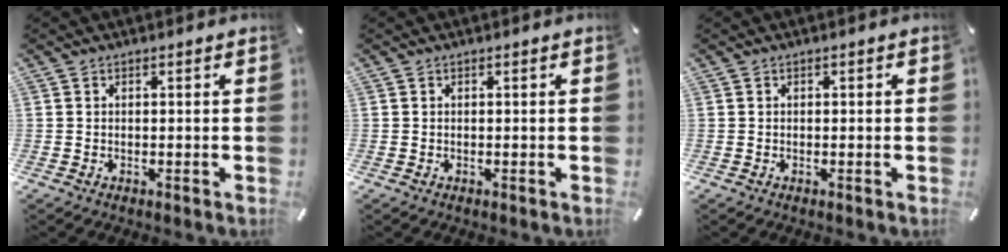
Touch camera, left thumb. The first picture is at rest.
{"total": 0.0}
{"total": 0.0}